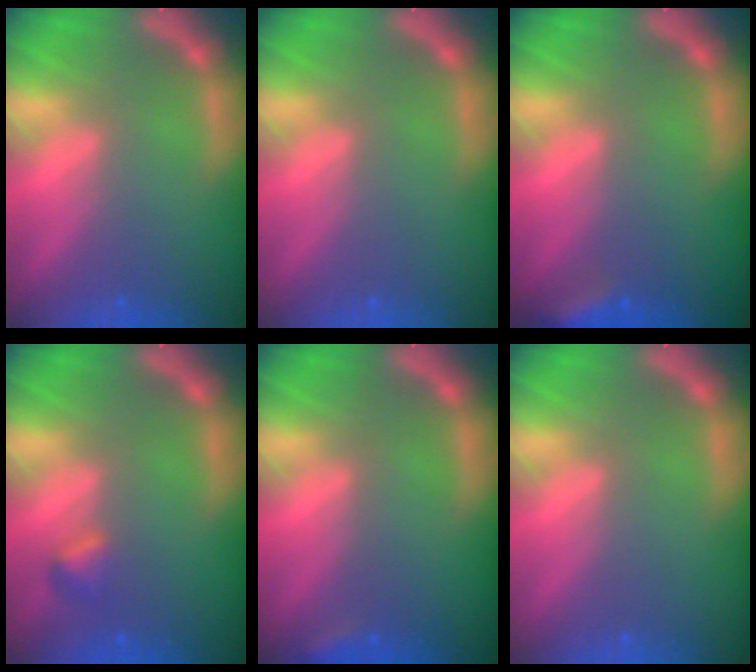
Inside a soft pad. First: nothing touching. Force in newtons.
{"total": 0.0}
{"total": 2.9}
{"total": 1.4}
{"total": 1.4}
{"total": 0.0}